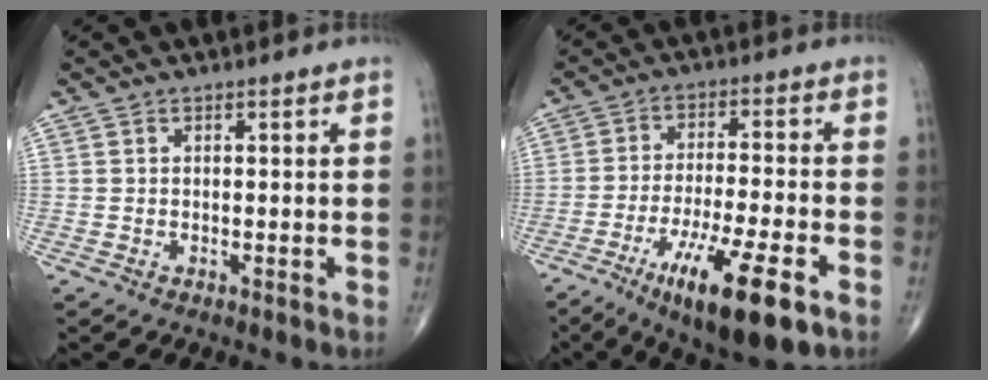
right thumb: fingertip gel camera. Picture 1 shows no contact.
{"total": 15.2, "force": [-7.5, 3.3, 12.8], "torque": [-0.221, 0.009, -0.117]}